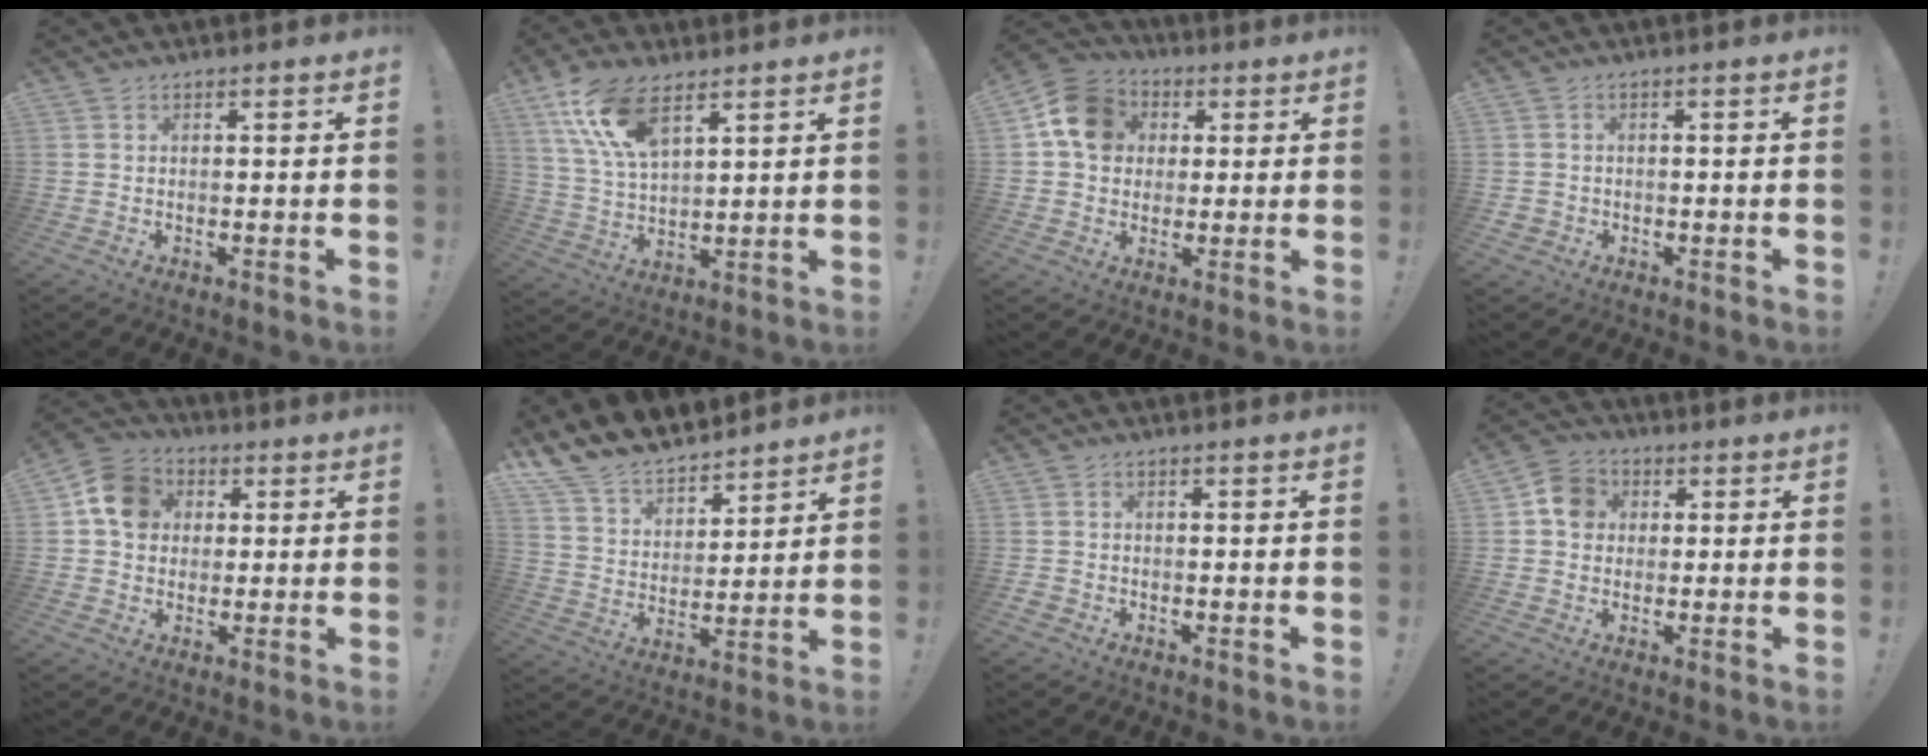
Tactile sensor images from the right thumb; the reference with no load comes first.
{"total": 13.3, "force": [8.2, 5.6, 8.8], "torque": [-0.180, -0.030, 0.154]}
{"total": 13.0, "force": [3.4, 10.8, 6.4], "torque": [-0.085, 0.004, 0.070]}
{"total": 1.8, "force": [-0.5, 1.6, 0.6], "torque": [-0.008, 0.002, -0.009]}
{"total": 11.4, "force": [2.5, 9.7, 5.4], "torque": [-0.066, 0.006, 0.052]}
{"total": 12.4, "force": [11.3, 4.5, 2.3], "torque": [-0.068, -0.095, 0.213]}
{"total": 1.5, "force": [-0.9, 1.0, 0.5], "torque": [-0.005, 0.004, -0.017]}
{"total": 7.6, "force": [1.4, 6.8, 3.2], "torque": [-0.040, 0.009, 0.030]}